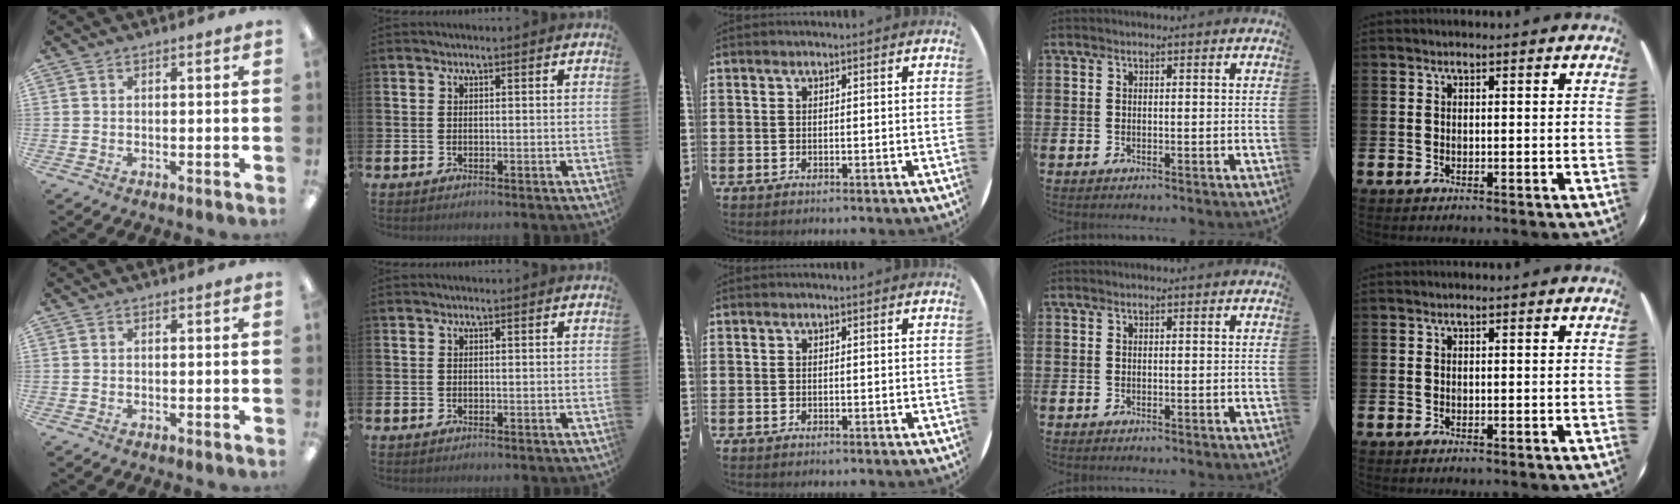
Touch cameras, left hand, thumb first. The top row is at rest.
{}